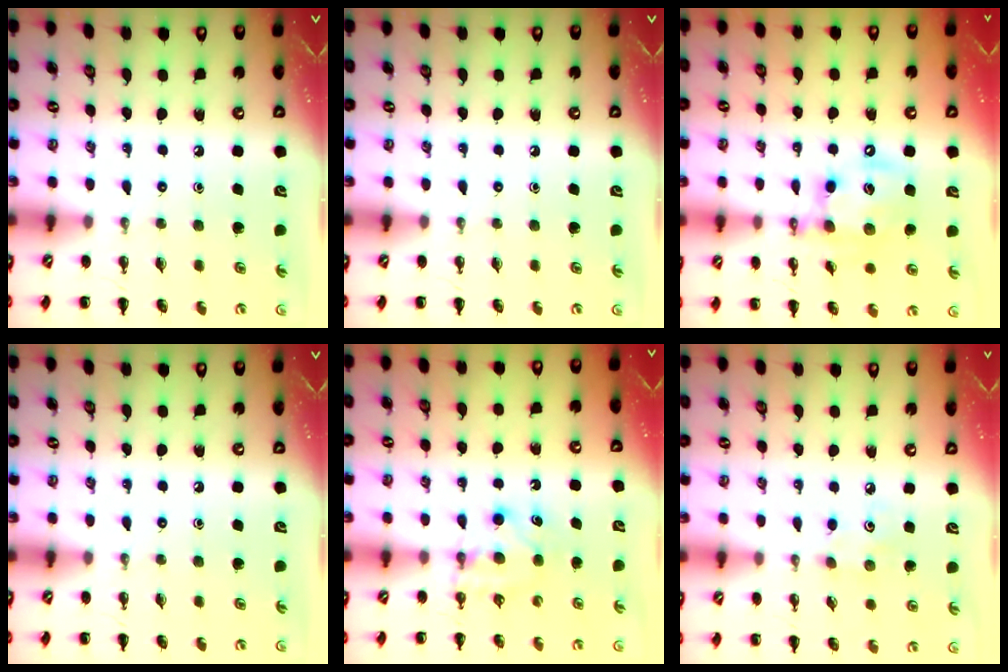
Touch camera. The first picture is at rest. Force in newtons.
{"total": 0.0}
{"total": 14.7, "press": 14.3, "slide": 3.2}
{"total": 0.0}
{"total": 5.7, "press": 5.5, "slide": 1.5}
{"total": 3.4, "press": 3.3, "slide": 0.9}